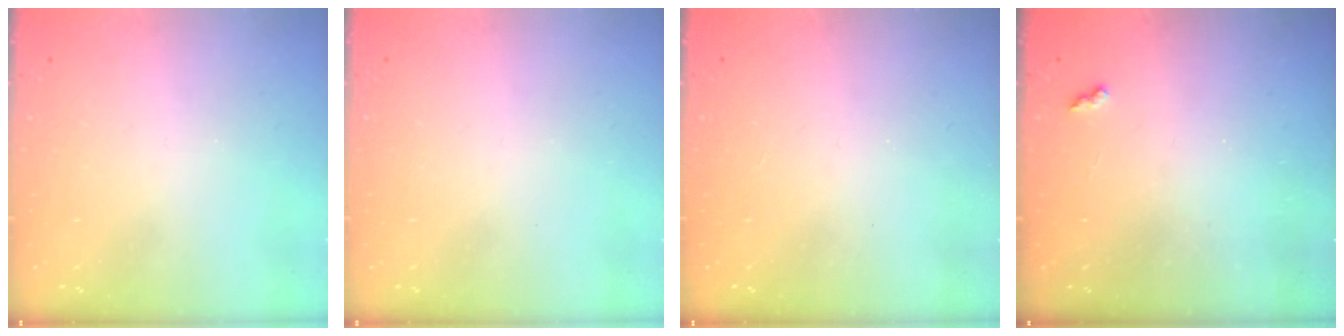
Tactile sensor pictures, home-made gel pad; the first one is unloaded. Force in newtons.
{"total": 0.0}
{"total": 1.1, "press": 1.0, "slide": 0.1}
{"total": 2.4, "press": 2.4, "slide": 0.4}